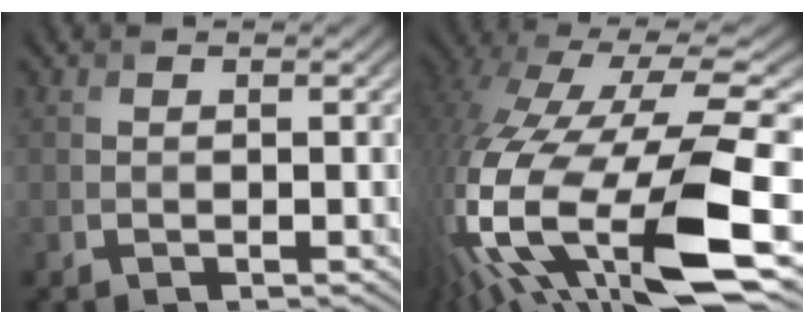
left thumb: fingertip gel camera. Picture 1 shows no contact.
{"total": 18.7, "force": [-5.0, 7.7, 16.3], "torque": [-0.357, -0.047, -0.060]}